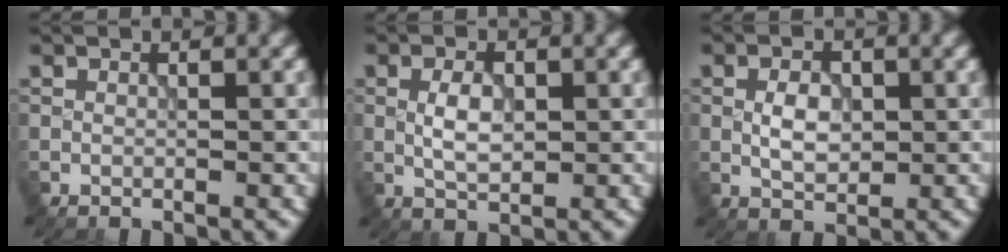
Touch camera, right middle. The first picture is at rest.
{"total": 2.8, "force": [0.1, 1.5, 2.4], "torque": [-0.049, -0.001, 0.002]}
{"total": 2.8, "force": [0.0, 1.7, 2.2], "torque": [-0.043, 0.001, 0.001]}